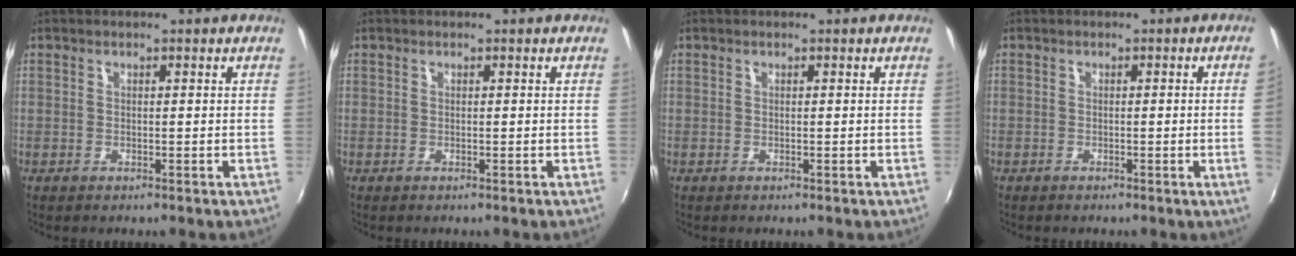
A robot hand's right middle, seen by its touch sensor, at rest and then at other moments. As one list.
[{"total": 0.0}, {"total": 0.0}, {"total": 2.5, "force": [-0.2, -1.5, 2.0], "torque": [-0.028, -0.014, 0.002]}]